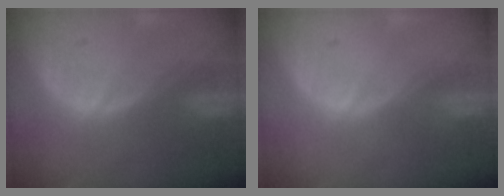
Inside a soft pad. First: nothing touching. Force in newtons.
{"total": 0.0}